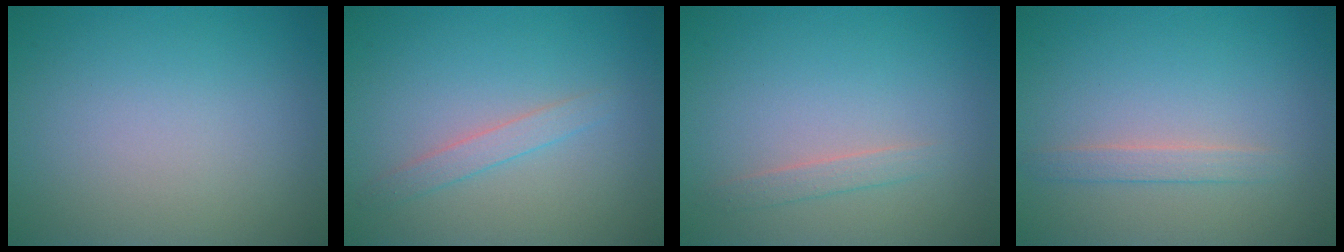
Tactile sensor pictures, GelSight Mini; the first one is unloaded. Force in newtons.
{"total": 1.5, "press": 1.5, "slide": 0.1}
{"total": 1.2, "press": 1.2, "slide": 0.1}
{"total": 1.4, "press": 1.4, "slide": 0.1}